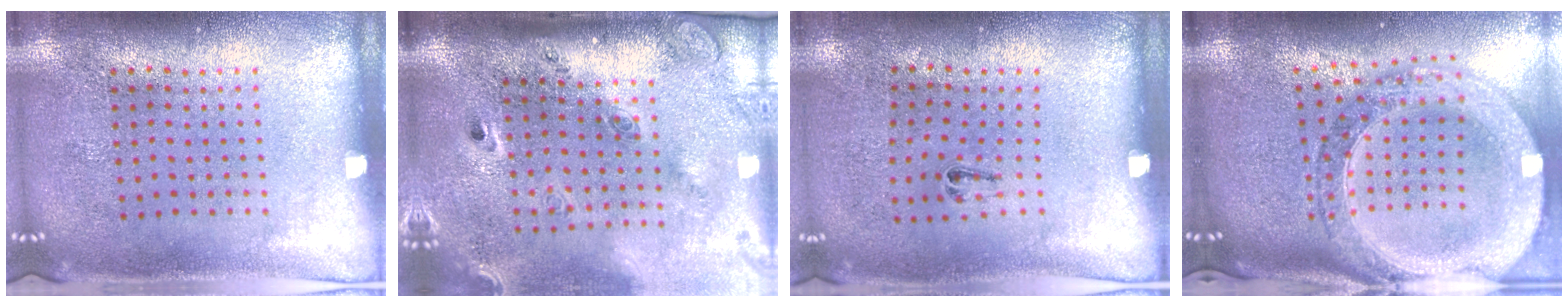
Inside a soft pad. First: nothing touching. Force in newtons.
{"total": 2.8, "press": 1.9, "slide": 2.0}
{"total": 0.5, "press": 0.3, "slide": 0.5}
{"total": 2.9, "press": 2.4, "slide": 1.5}